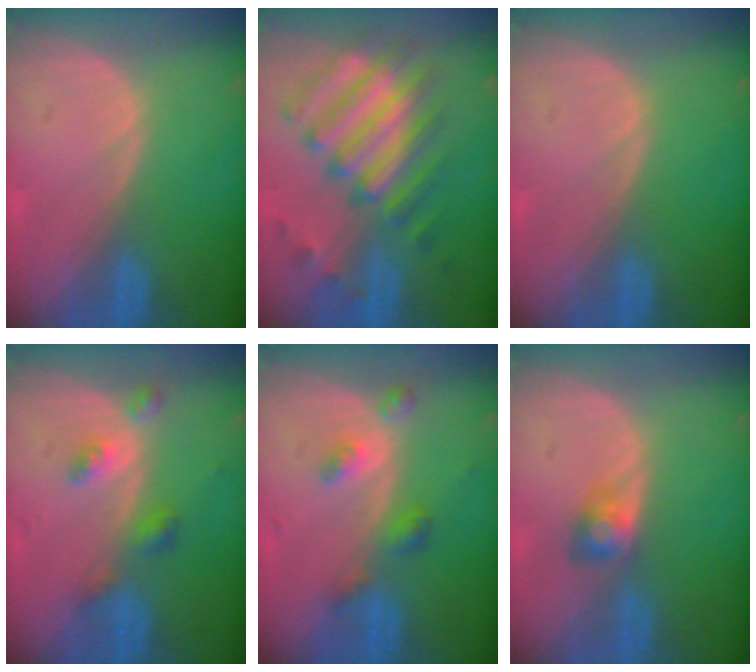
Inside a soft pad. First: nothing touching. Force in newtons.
{"total": 10.6, "press": 10.2, "slide": 3.1}
{"total": 0.0}
{"total": 4.5, "press": 4.1, "slide": 1.8}
{"total": 4.5, "press": 4.1, "slide": 1.8}
{"total": 2.7, "press": 2.7, "slide": 0.0}